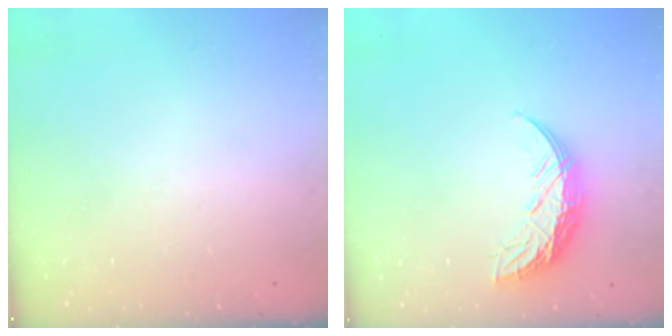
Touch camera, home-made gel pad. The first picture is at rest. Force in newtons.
{"total": 11.3, "press": 11.3, "slide": 0.3}